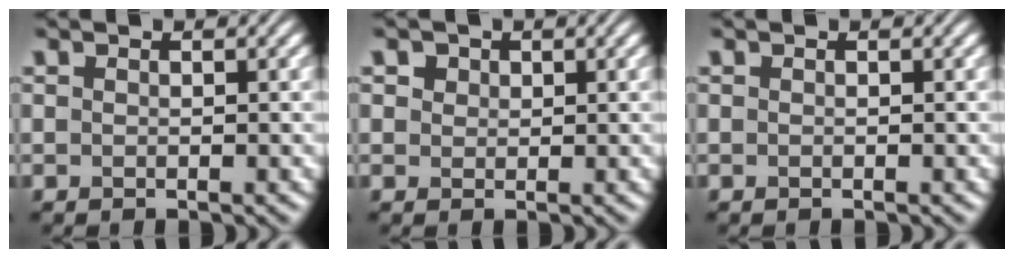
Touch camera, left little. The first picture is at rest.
{"total": 2.2, "force": [1.3, 1.5, 0.9], "torque": [-0.021, 0.008, 0.015]}
{"total": 0.0}